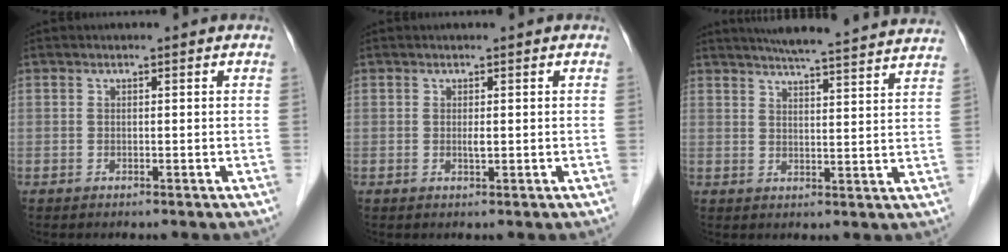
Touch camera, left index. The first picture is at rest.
{"total": 0.7, "force": [0.1, 0.1, 0.7], "torque": [-0.017, -0.003, 0.003]}
{"total": 19.3, "force": [17.8, -0.5, 7.3], "torque": [-0.118, -0.015, 0.222]}